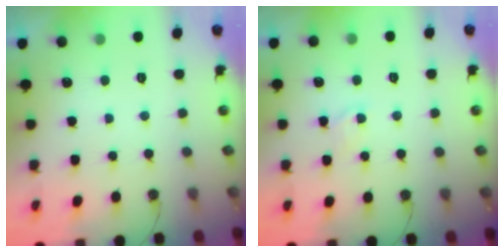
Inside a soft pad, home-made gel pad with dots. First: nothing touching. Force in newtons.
{"total": 3.5, "press": 3.5, "slide": 0.4}